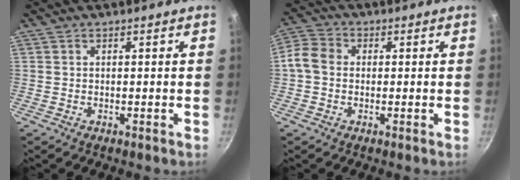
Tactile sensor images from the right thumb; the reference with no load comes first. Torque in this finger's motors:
{"motor_torque": [1.18, 0.96, 0.80, -0.93, 0.05]}